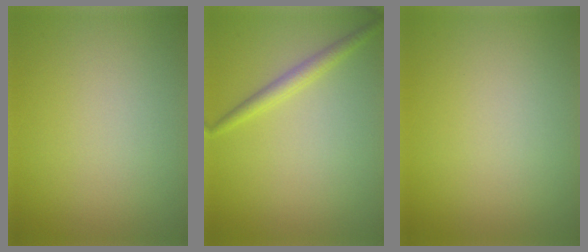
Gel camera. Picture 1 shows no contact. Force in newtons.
{"total": 1.8, "press": 1.8, "slide": 0.1}
{"total": 0.0}